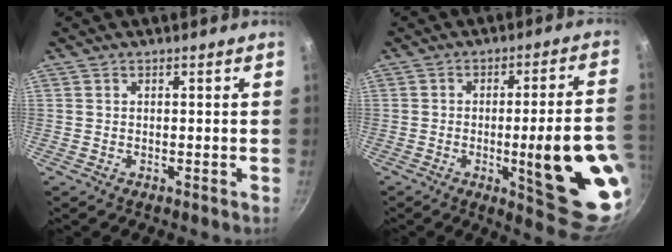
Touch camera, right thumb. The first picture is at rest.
{"total": 20.3, "force": [-4.3, 4.5, 19.3], "torque": [-0.226, 0.007, -0.049]}